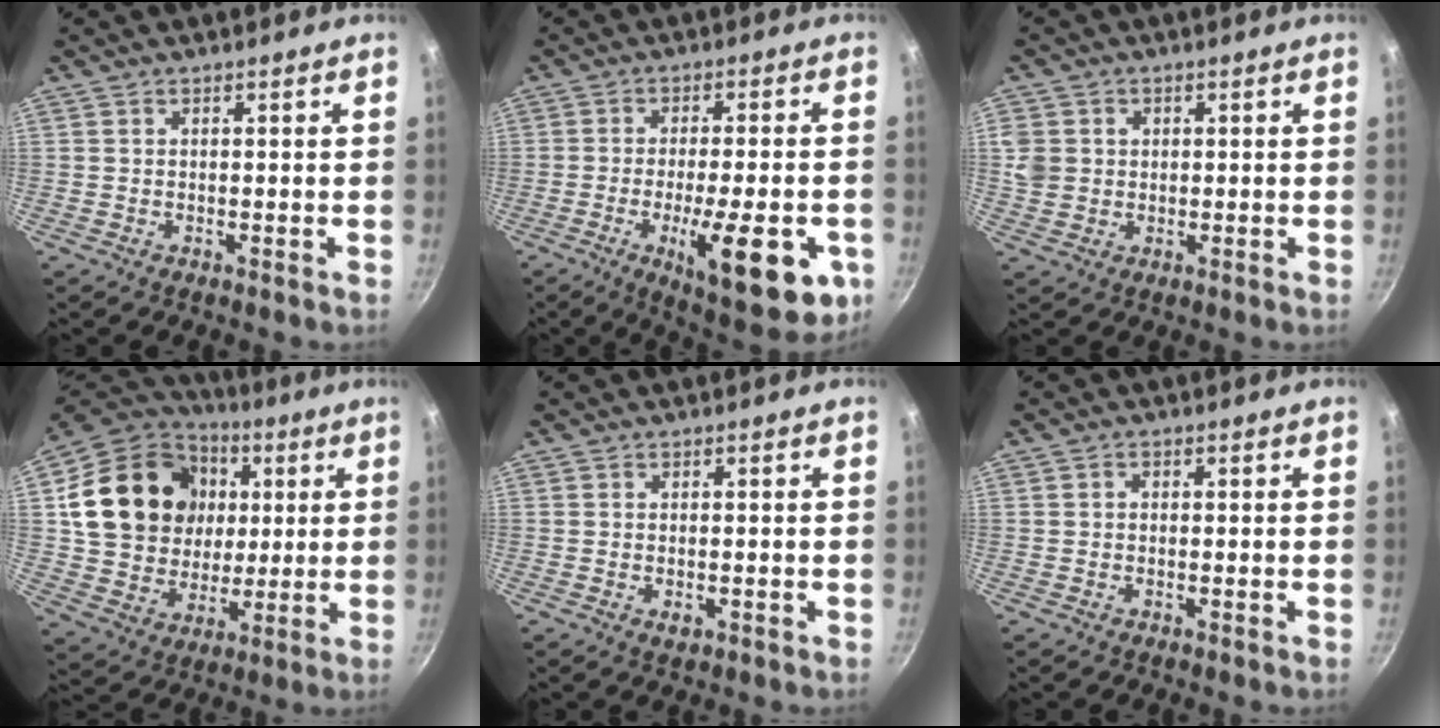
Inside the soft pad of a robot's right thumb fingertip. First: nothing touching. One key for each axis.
{"total": 18.5, "fx": -6.2, "fy": 5.9, "fz": 16.4, "tx": -0.205, "ty": 0.005, "tz": -0.080}
{"total": 5.4, "fx": 0.8, "fy": 4.8, "fz": 2.3, "tx": -0.031, "ty": -0.004, "tz": 0.015}
{"total": 23.2, "fx": 4.7, "fy": 19.0, "fz": 12.4, "tx": -0.200, "ty": 0.013, "tz": 0.088}
{"total": 1.9, "fx": -0.5, "fy": 1.2, "fz": 1.3, "tx": -0.021, "ty": -0.002, "tz": -0.007}
{"total": 1.0, "fx": 0.0, "fy": 0.9, "fz": 0.5, "tx": -0.008, "ty": 0.007, "tz": 0.000}